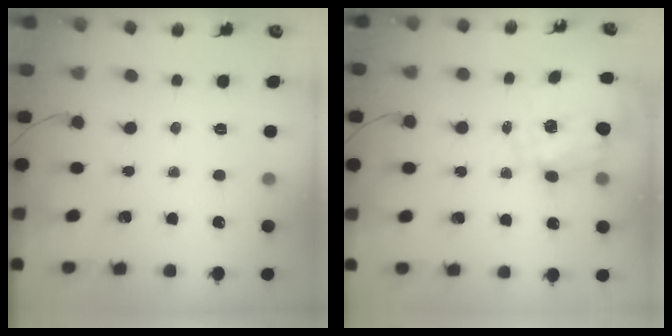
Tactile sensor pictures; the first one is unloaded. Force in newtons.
{"total": 2.3, "press": 2.0, "slide": 1.2}